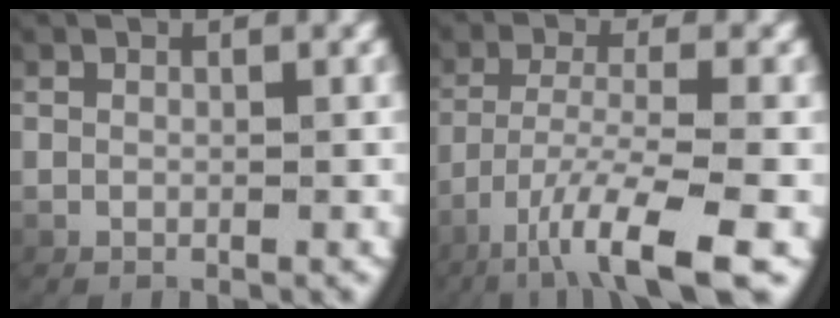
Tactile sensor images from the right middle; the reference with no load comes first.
{"total": 7.4, "force": [-3.8, 1.8, 6.1], "torque": [-0.124, -0.030, -0.037]}